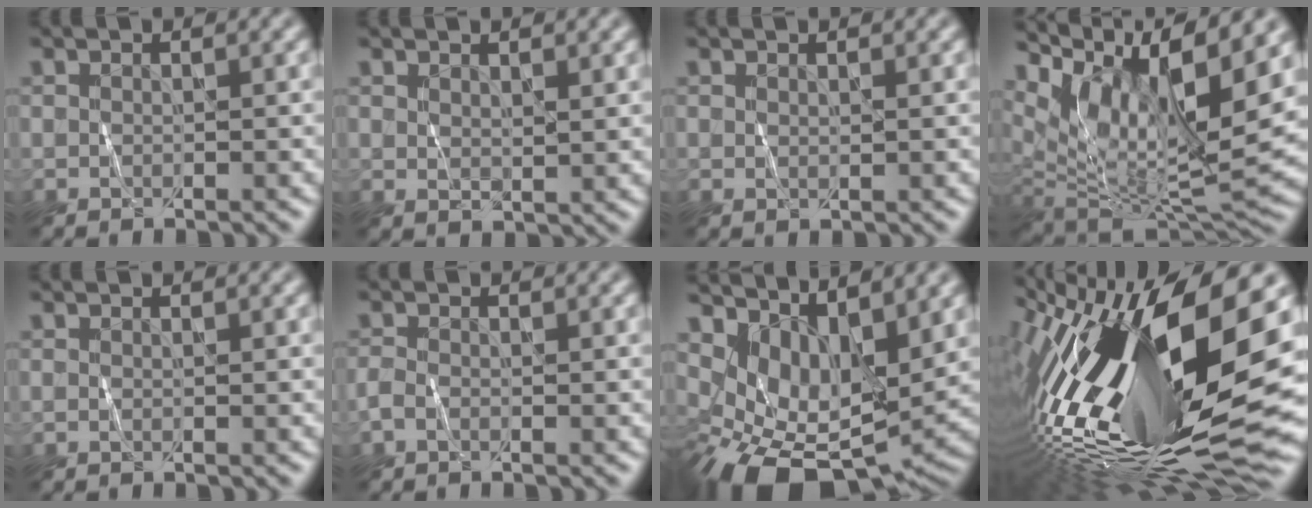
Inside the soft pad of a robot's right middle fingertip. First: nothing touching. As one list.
[{"total": 1.5, "force": [1.1, 0.6, 0.9], "torque": [-0.018, -0.006, 0.026]}, {"total": 0.5, "force": [0.3, 0.2, 0.4], "torque": [-0.007, -0.003, 0.007]}, {"total": 12.8, "force": [6.1, 4.4, 10.4], "torque": [-0.190, 0.017, 0.114]}, {"total": 0.0}, {"total": 1.1, "force": [-0.7, 0.6, 0.7], "torque": [-0.019, 0.000, -0.017]}, {"total": 10.7, "force": [0.7, 6.6, 8.4], "torque": [-0.154, -0.030, 0.028]}, {"total": 20.9, "force": [2.0, 7.2, 19.6], "torque": [-0.356, -0.009, 0.022]}]